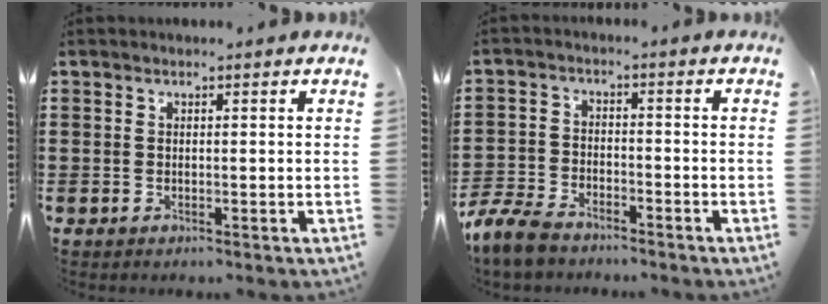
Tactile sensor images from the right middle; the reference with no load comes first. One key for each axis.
{"total": 6.4, "fx": -5.6, "fy": 2.0, "fz": 2.3, "tx": -0.073, "ty": 0.001, "tz": -0.118}